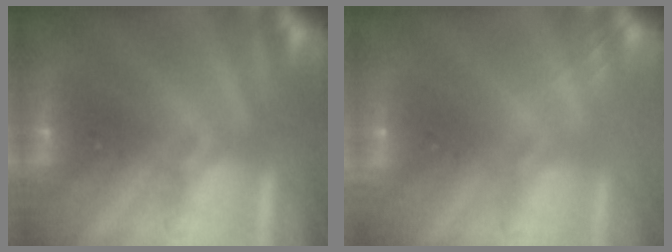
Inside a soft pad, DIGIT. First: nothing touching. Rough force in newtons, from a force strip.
{"total": 2.0}